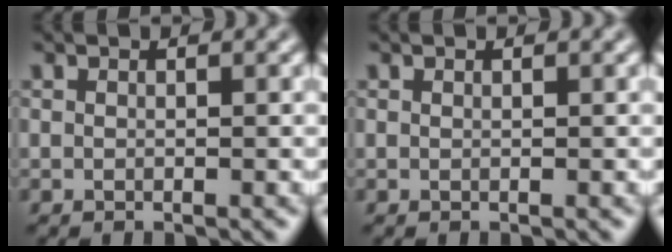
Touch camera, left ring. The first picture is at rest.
{"total": 0.0}